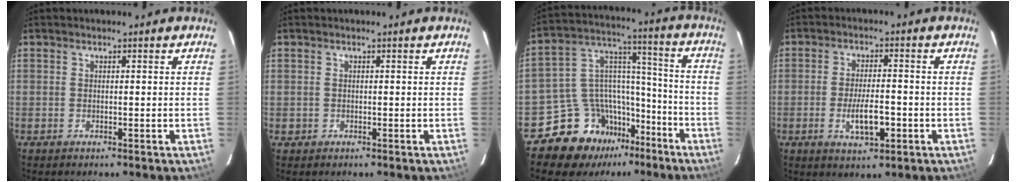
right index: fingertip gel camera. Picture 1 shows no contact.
{"total": 1.1, "force": [-0.2, 1.1, 0.0], "torque": [0.000, 0.002, -0.001]}
{"total": 14.3, "force": [-10.9, 8.8, 2.9], "torque": [-0.066, 0.067, -0.182]}
{"total": 6.8, "force": [-2.2, 2.1, 6.0], "torque": [-0.114, -0.010, -0.033]}